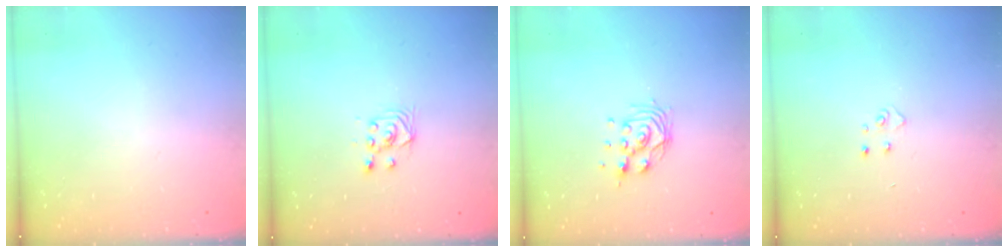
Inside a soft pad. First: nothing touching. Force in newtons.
{"total": 2.9, "press": 2.7, "slide": 1.0}
{"total": 9.3, "press": 9.2, "slide": 1.3}
{"total": 3.3, "press": 3.3, "slide": 0.4}